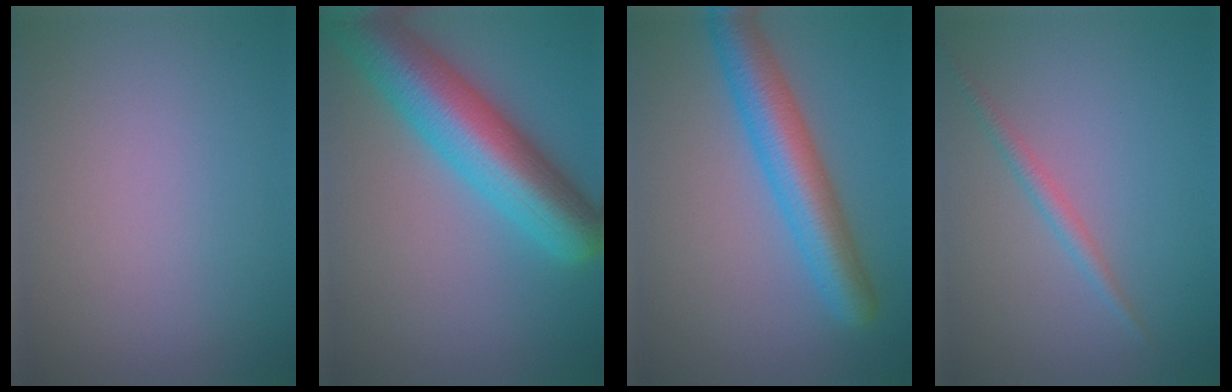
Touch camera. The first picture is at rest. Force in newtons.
{"total": 10.2, "press": 10.2, "slide": 0.4}
{"total": 6.0, "press": 6.0, "slide": 0.1}
{"total": 1.5, "press": 1.5, "slide": 0.1}